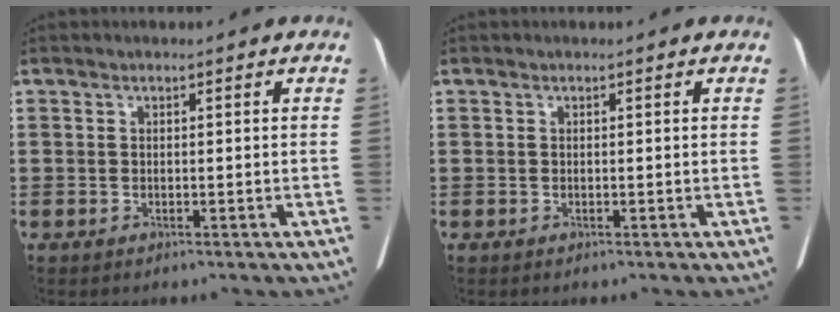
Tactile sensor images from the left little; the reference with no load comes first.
{"total": 0.0}